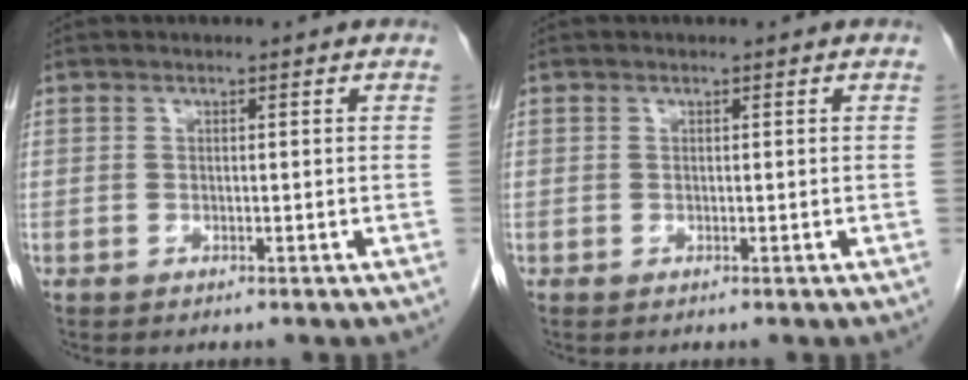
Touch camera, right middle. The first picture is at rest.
{"total": 0.0}